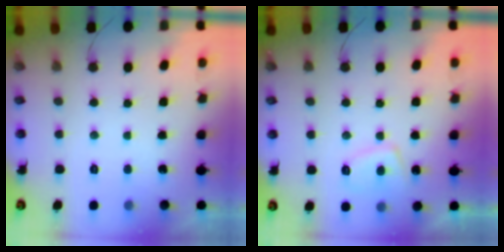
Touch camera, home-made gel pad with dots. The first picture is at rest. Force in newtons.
{"total": 6.3, "press": 6.2, "slide": 1.1}